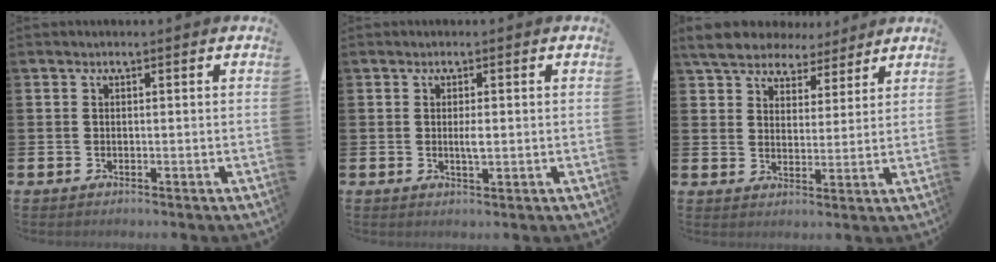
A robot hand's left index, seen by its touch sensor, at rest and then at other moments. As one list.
[{"total": 1.6, "force": [0.2, 0.4, 1.6], "torque": [-0.024, -0.002, 0.001]}, {"total": 6.3, "force": [5.7, 2.2, 1.3], "torque": [-0.043, -0.029, 0.101]}]